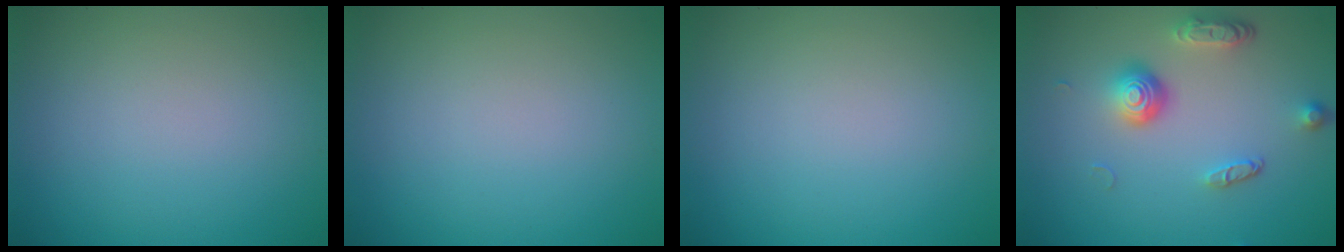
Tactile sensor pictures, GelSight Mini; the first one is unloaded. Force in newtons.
{"total": 0.0}
{"total": 0.0}
{"total": 3.8, "press": 2.9, "slide": 2.6}